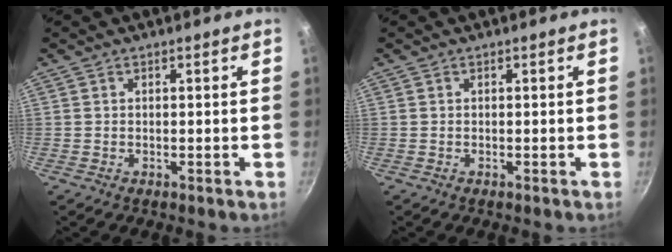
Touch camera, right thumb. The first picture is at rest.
{"total": 0.0}